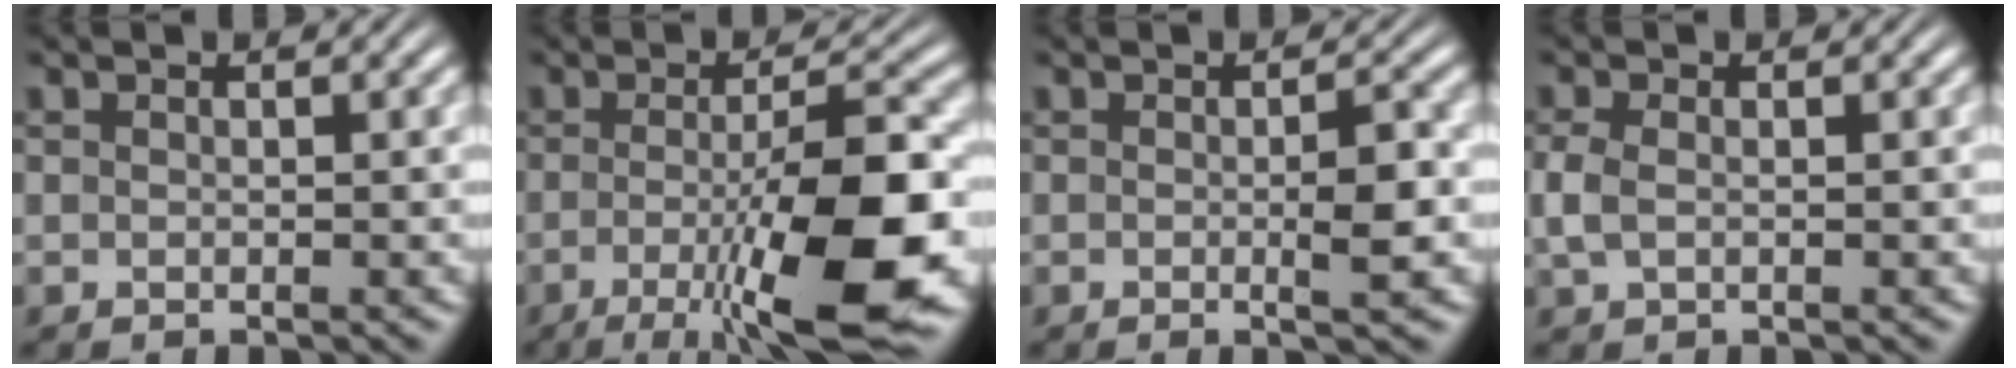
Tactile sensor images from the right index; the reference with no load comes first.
{"total": 11.0, "force": [-3.9, 2.6, 10.0], "torque": [-0.145, -0.016, -0.049]}
{"total": 2.1, "force": [-0.5, 0.2, 2.0], "torque": [-0.029, 0.002, -0.014]}
{"total": 1.8, "force": [-0.1, 1.2, 1.4], "torque": [-0.045, -0.009, 0.006]}